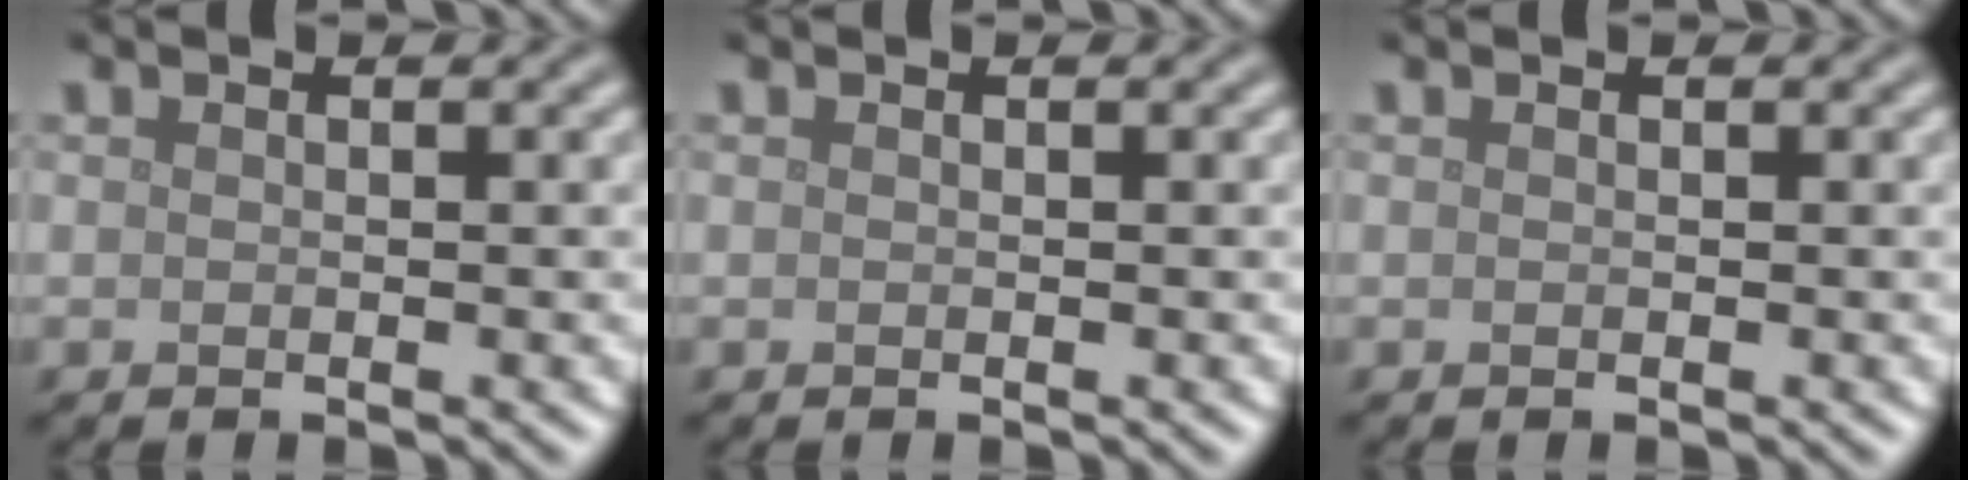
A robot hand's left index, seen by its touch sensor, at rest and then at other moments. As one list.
[{"total": 0.0}, {"total": 0.0}]